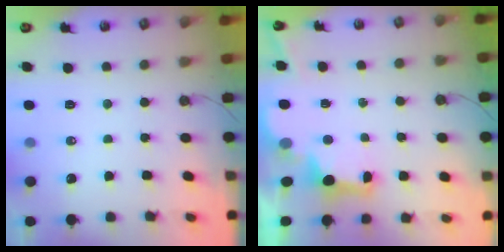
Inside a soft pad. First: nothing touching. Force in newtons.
{"total": 2.9, "press": 2.7, "slide": 0.9}